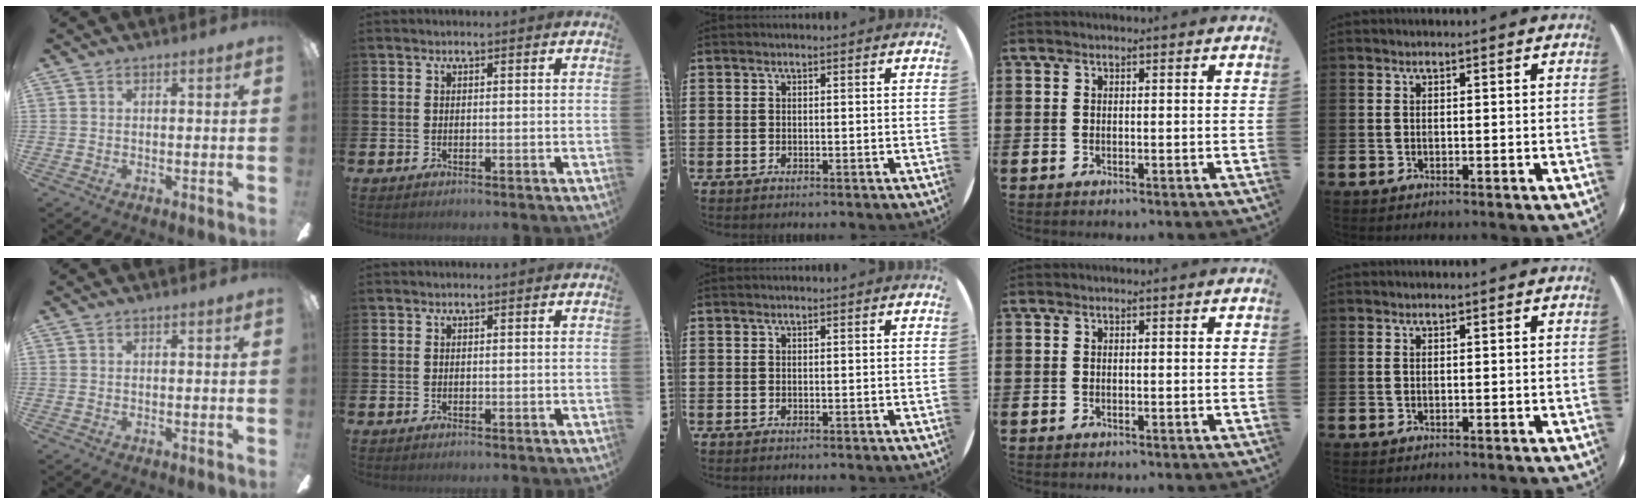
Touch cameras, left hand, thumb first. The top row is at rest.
{}